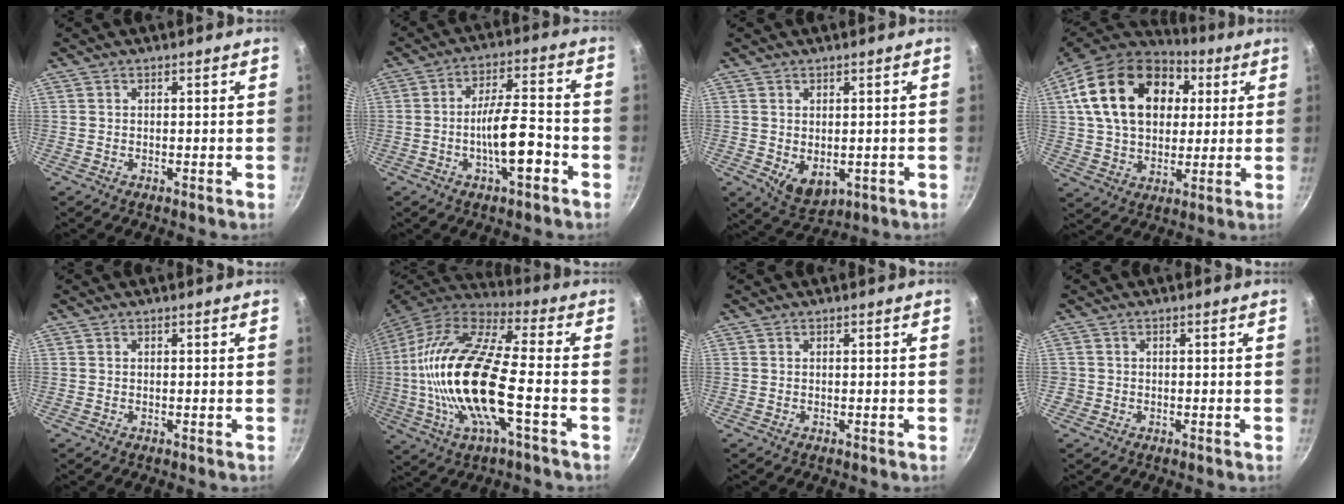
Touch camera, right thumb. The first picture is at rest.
{"total": 10.3, "force": [-3.8, 3.2, 9.0], "torque": [-0.137, 0.034, -0.062]}
{"total": 5.1, "force": [-0.2, 3.3, 3.9], "torque": [-0.054, -0.016, 0.010]}
{"total": 23.9, "force": [6.9, 16.5, 15.8], "torque": [-0.259, 0.009, 0.113]}
{"total": 0.0}
{"total": 23.4, "force": [-3.2, 8.1, 21.8], "torque": [-0.434, 0.023, -0.074]}
{"total": 0.0}
{"total": 1.3, "force": [-0.4, 1.3, 0.2], "torque": [0.001, 0.005, -0.005]}